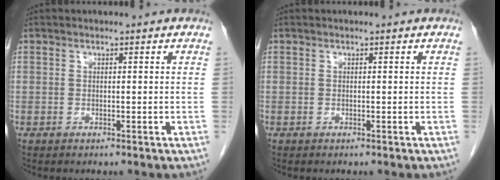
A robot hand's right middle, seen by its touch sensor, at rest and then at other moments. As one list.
[{"total": 0.0}]